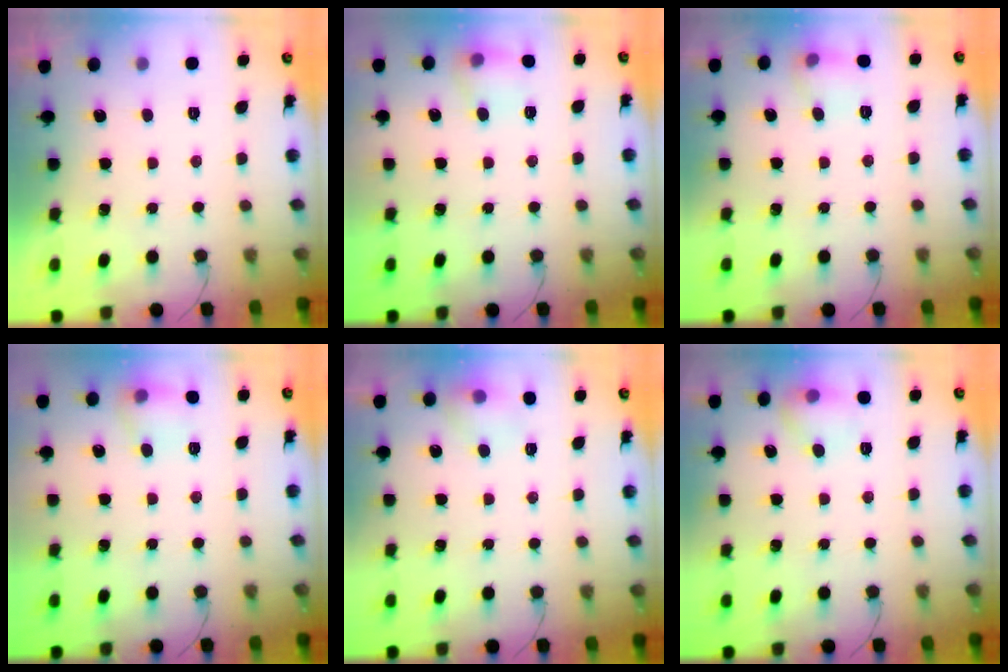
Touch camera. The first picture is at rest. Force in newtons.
{"total": 9.4, "press": 9.4, "slide": 0.6}
{"total": 7.3, "press": 7.2, "slide": 1.2}
{"total": 9.4, "press": 9.4, "slide": 0.6}
{"total": 7.9, "press": 7.7, "slide": 1.5}
{"total": 7.5, "press": 7.4, "slide": 1.1}